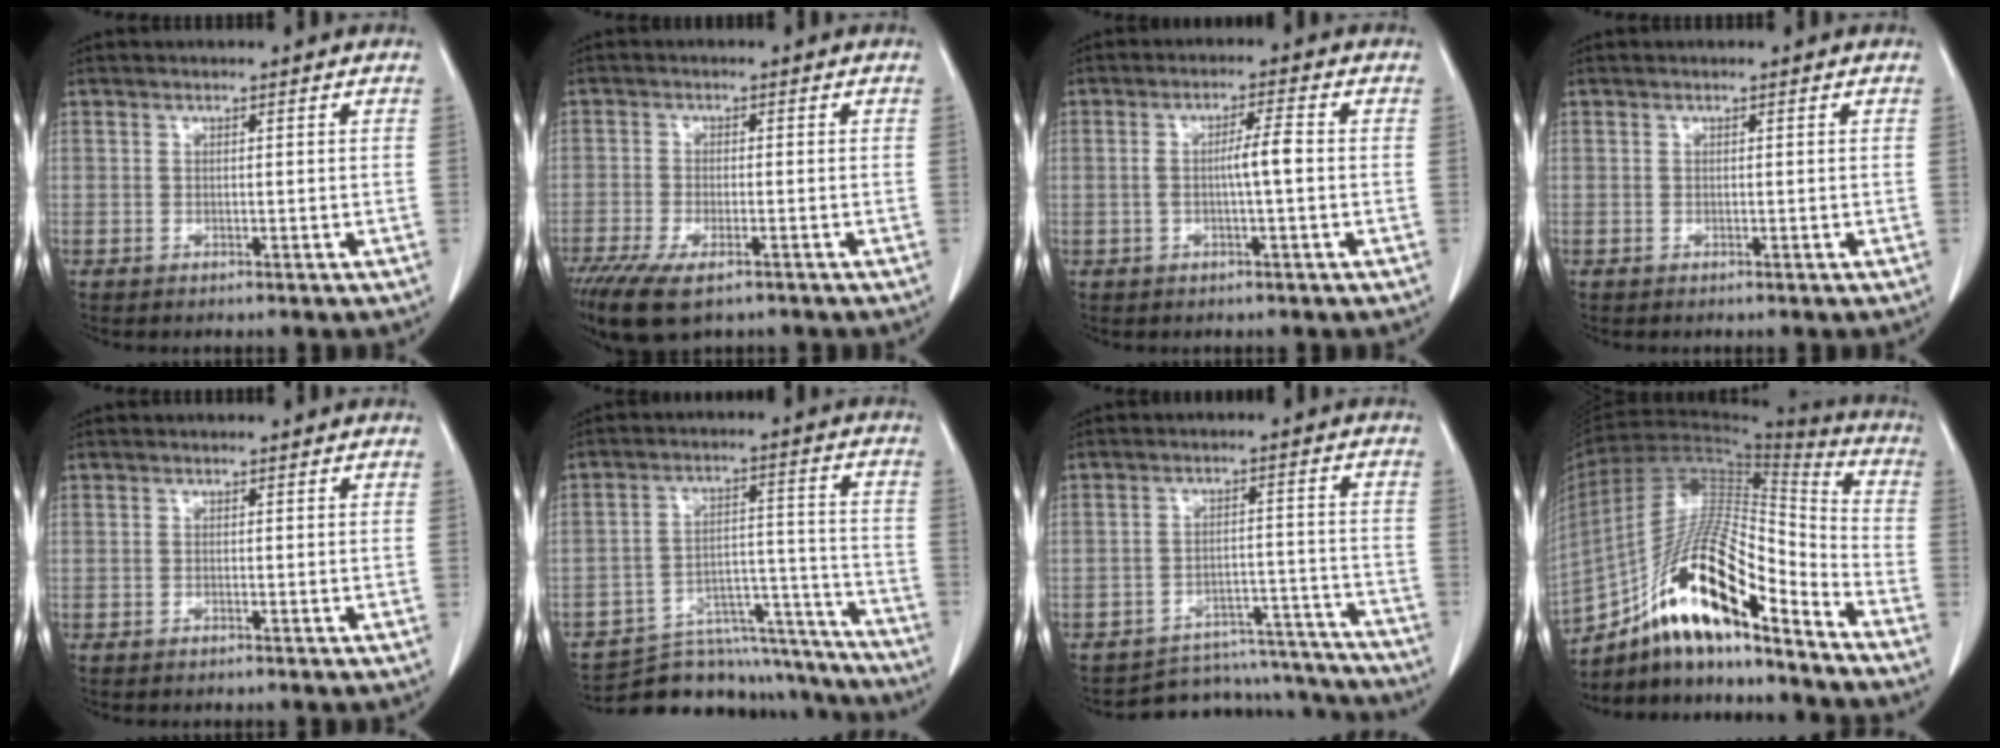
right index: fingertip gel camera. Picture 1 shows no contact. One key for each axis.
{"total": 10.2, "fx": -6.9, "fy": 3.4, "fz": 6.7, "tx": -0.121, "ty": -0.023, "tz": -0.112}
{"total": 3.9, "fx": -0.3, "fy": 0.1, "fz": 3.9, "tx": -0.067, "ty": 0.006, "tz": -0.005}
{"total": 0.0}
{"total": 0.0}
{"total": 21.0, "fx": -19.9, "fy": 5.3, "fz": 3.9, "tx": -0.041, "ty": 0.045, "tz": -0.276}
{"total": 15.8, "fx": -15.3, "fy": 3.6, "fz": 0.7, "tx": 0.003, "ty": 0.044, "tz": -0.194}
{"total": 20.7, "fx": -13.6, "fy": 3.9, "fz": 15.0, "tx": -0.283, "ty": 0.003, "tz": -0.240}